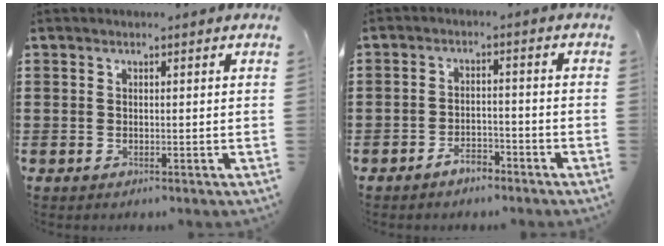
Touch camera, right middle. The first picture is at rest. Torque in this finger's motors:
{"motor_torque": [1.67, -0.40, 0.18, 0.08]}